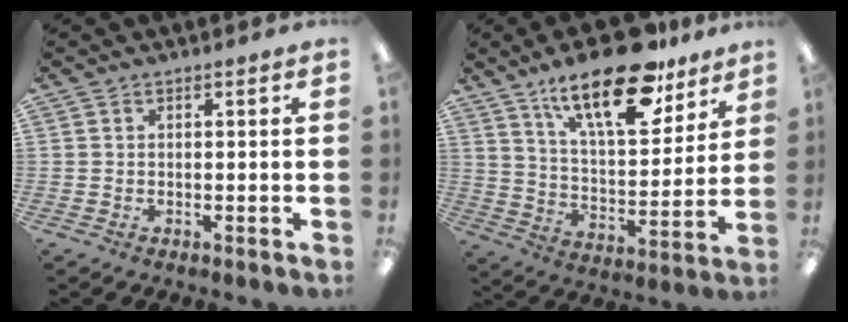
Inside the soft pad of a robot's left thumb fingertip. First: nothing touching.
{"total": 21.0, "force": [14.8, 7.7, 12.7], "torque": [-0.198, -0.085, 0.248]}